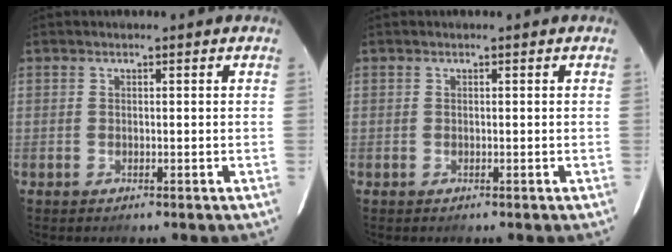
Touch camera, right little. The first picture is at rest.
{"total": 0.0}